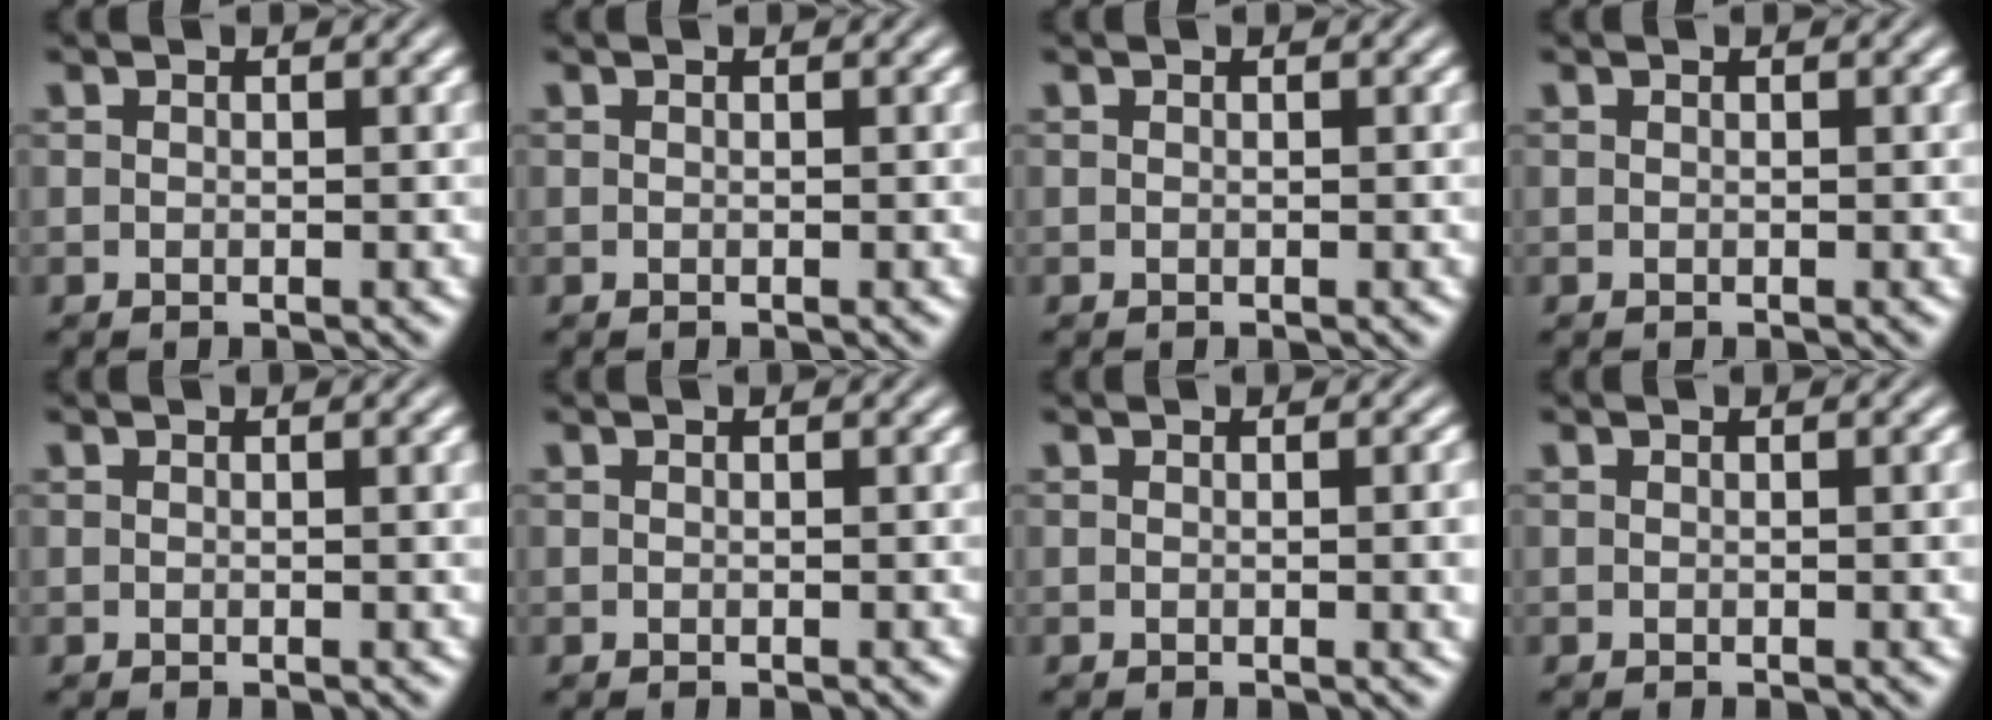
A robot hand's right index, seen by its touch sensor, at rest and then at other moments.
{"total": 0.0}
{"total": 0.0}
{"total": 0.0}
{"total": 0.0}
{"total": 0.0}
{"total": 1.0, "force": [-0.1, -0.2, 0.9], "torque": [-0.012, -0.003, 0.001]}
{"total": 0.0}